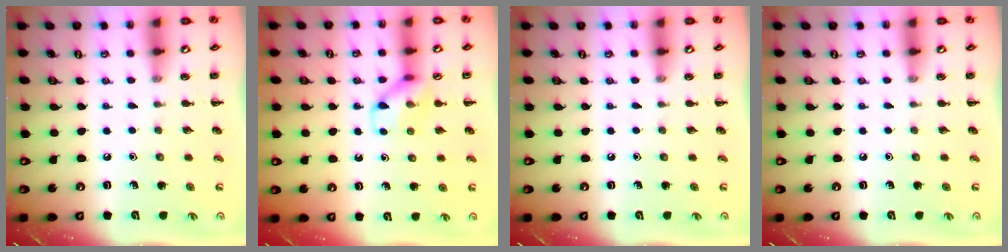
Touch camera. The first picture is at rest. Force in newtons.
{"total": 10.0, "press": 9.9, "slide": 0.7}
{"total": 0.0}
{"total": 0.0}